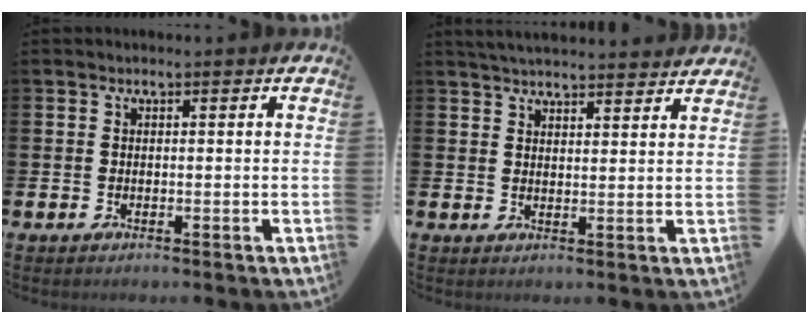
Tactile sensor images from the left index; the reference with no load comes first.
{"total": 4.0, "force": [4.0, 0.1, 0.5], "torque": [-0.025, -0.017, 0.074]}